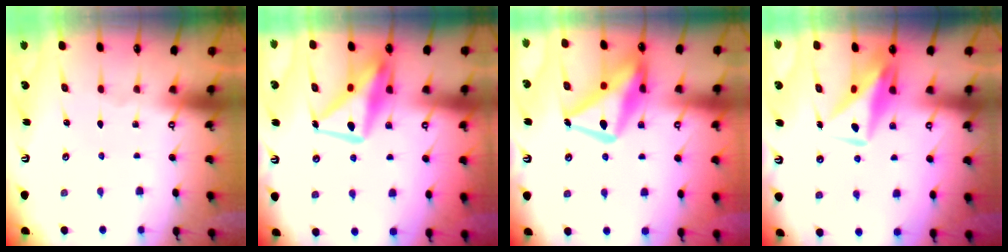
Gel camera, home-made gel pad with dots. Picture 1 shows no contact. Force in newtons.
{"total": 15.9, "press": 15.8, "slide": 1.6}
{"total": 18.8, "press": 18.7, "slide": 1.9}
{"total": 11.0, "press": 11.0, "slide": 0.9}